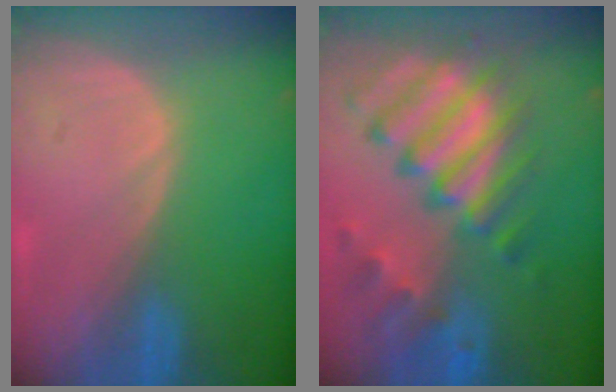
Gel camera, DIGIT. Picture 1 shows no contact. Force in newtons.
{"total": 11.3, "press": 9.7, "slide": 5.8}